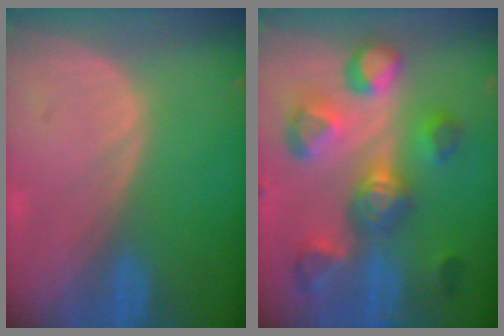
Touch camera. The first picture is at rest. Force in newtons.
{"total": 10.4, "press": 10.1, "slide": 2.8}